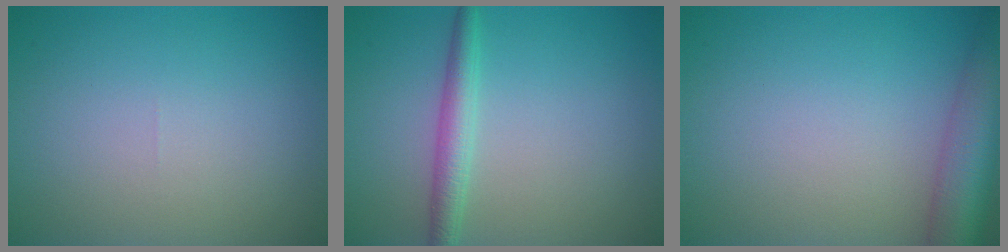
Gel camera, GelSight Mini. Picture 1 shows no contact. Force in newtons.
{"total": 2.5, "press": 2.5, "slide": 0.1}
{"total": 7.1, "press": 7.0, "slide": 0.4}